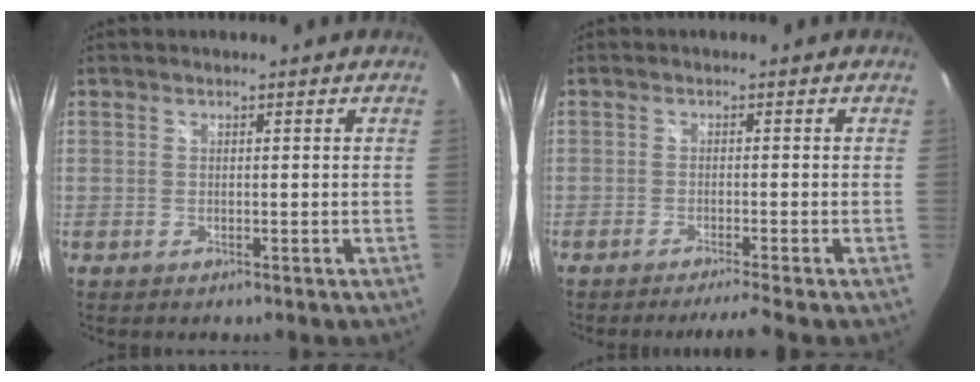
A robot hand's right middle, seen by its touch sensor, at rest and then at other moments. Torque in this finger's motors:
{"motor_torque": [0.11, -0.15, 0.03, 0.01]}